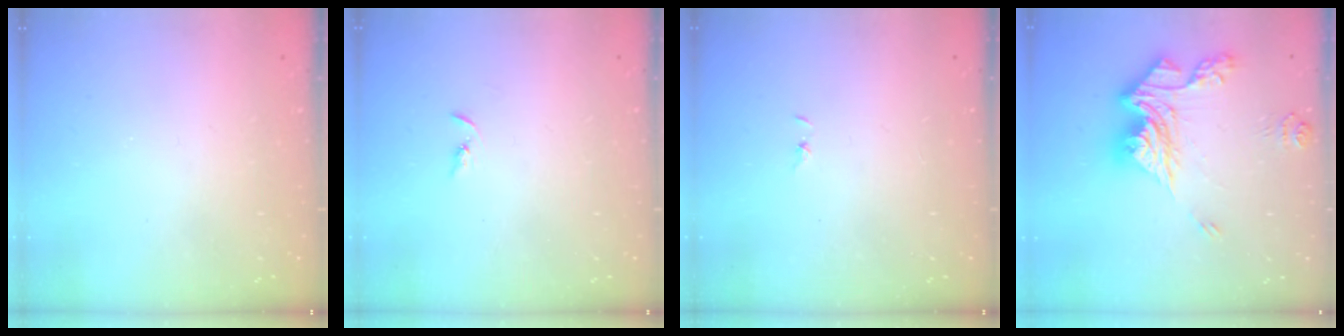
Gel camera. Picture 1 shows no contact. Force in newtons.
{"total": 2.2, "press": 2.2, "slide": 0.2}
{"total": 0.7, "press": 0.7, "slide": 0.1}
{"total": 17.0, "press": 16.9, "slide": 1.7}